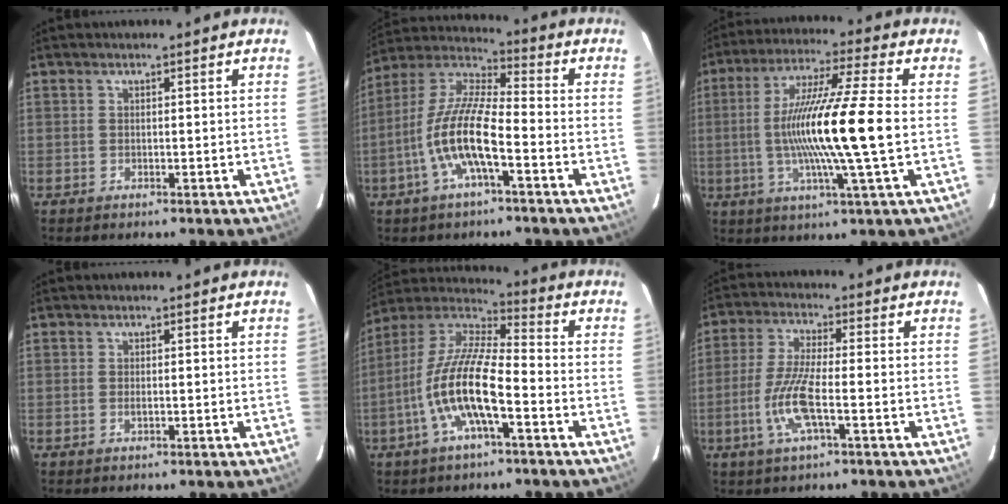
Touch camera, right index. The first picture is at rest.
{"total": 12.8, "force": [-4.8, 3.0, 11.5], "torque": [-0.234, 0.000, -0.097]}
{"total": 16.7, "force": [-1.3, -0.8, 16.6], "torque": [-0.300, -0.007, -0.028]}
{"total": 0.7, "force": [-0.1, 0.3, 0.7], "torque": [-0.014, 0.000, -0.002]}
{"total": 14.5, "force": [-5.2, 3.6, 13.1], "torque": [-0.261, -0.004, -0.106]}
{"total": 9.2, "force": [-3.0, 1.2, 8.6], "torque": [-0.185, -0.005, -0.061]}